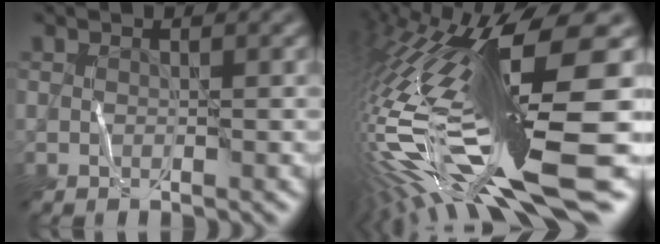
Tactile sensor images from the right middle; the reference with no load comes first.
{"total": 18.1, "force": [-2.4, 3.3, 17.6], "torque": [-0.322, -0.020, -0.023]}